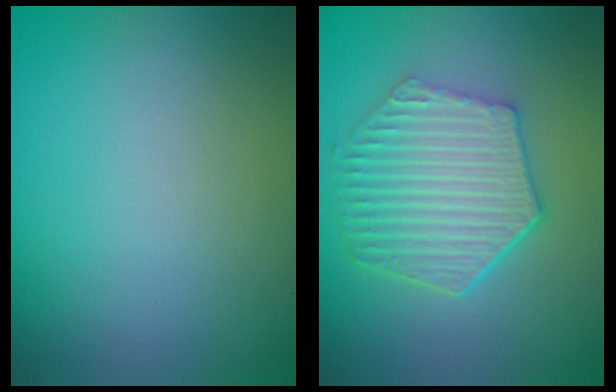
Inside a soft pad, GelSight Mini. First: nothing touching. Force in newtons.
{"total": 6.1, "press": 4.5, "slide": 4.0}